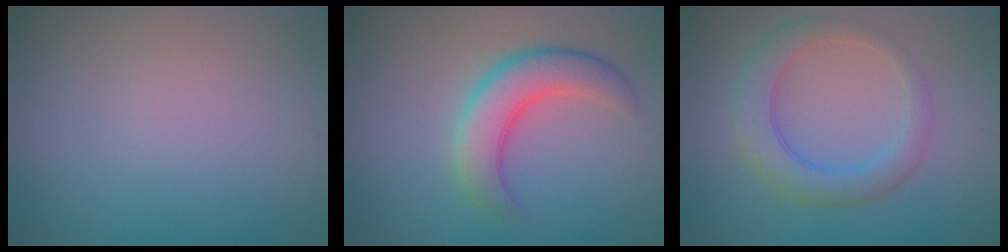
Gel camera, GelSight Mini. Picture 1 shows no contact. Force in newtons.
{"total": 5.1, "press": 5.1, "slide": 0.3}
{"total": 3.9, "press": 3.9, "slide": 0.1}